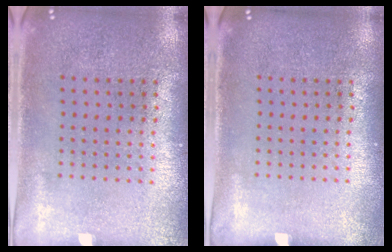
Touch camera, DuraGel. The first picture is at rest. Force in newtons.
{"total": 0.0}